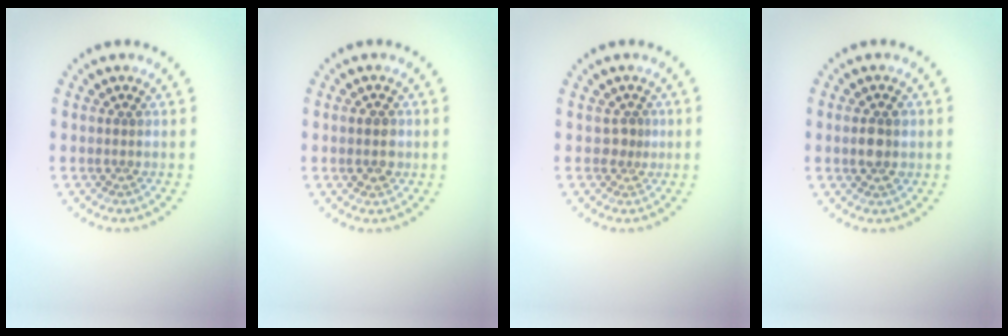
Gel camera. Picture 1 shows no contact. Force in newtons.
{"total": 2.3, "press": 2.3, "slide": 0.2}
{"total": 1.0, "press": 0.6, "slide": 0.8}
{"total": 2.6, "press": 2.6, "slide": 0.2}